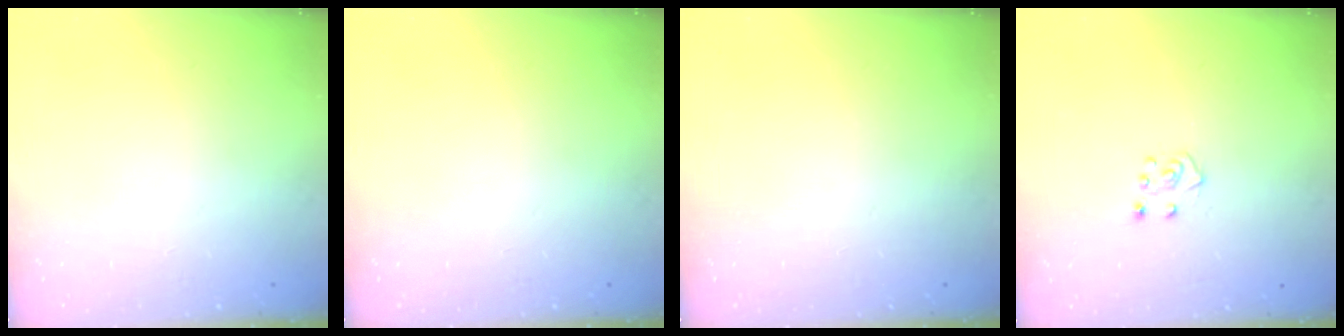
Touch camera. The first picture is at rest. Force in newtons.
{"total": 0.0}
{"total": 0.0}
{"total": 4.6, "press": 4.6, "slide": 0.5}